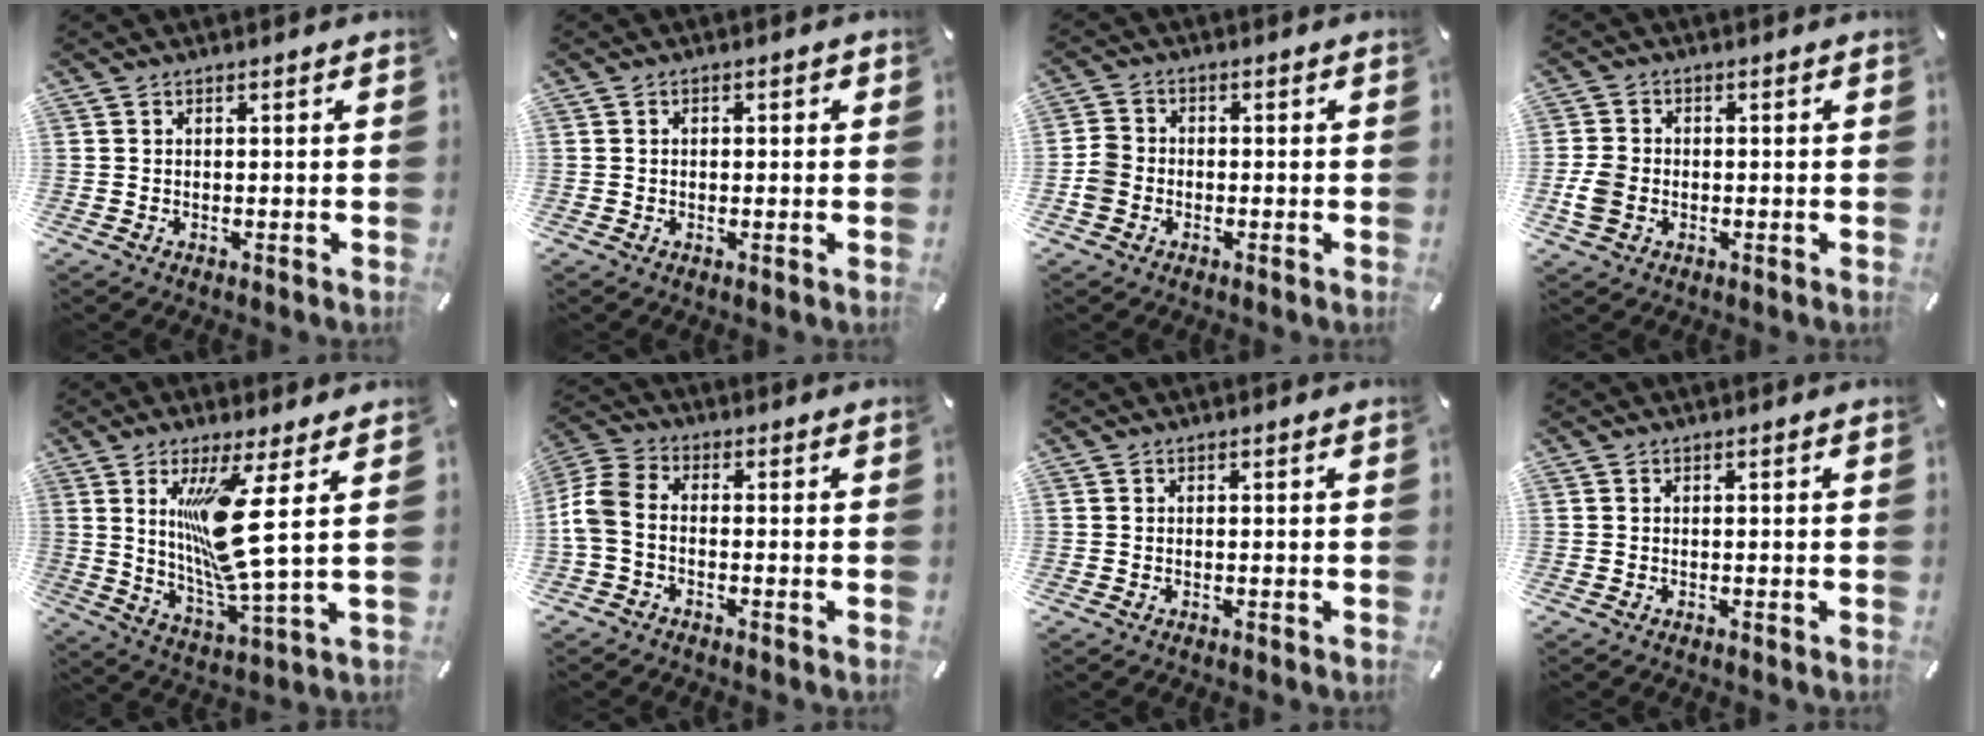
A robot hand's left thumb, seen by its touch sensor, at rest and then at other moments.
{"total": 1.1, "force": [0.0, 0.8, 0.8], "torque": [-0.016, 0.005, -0.003]}
{"total": 4.2, "force": [-1.5, 3.6, 1.6], "torque": [-0.025, 0.012, -0.024]}
{"total": 5.1, "force": [-1.1, 4.3, 2.6], "torque": [-0.065, 0.005, -0.021]}
{"total": 16.3, "force": [4.3, 2.4, 15.6], "torque": [-0.297, -0.032, 0.052]}
{"total": 6.3, "force": [-1.8, 3.9, 4.7], "torque": [-0.119, 0.002, -0.036]}
{"total": 0.0}
{"total": 0.0}